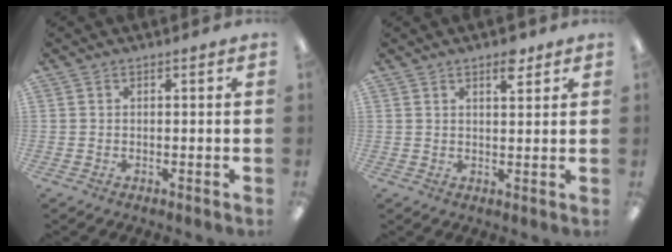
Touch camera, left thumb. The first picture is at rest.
{"total": 4.3, "force": [3.1, 1.7, 2.6], "torque": [-0.025, -0.014, 0.047]}